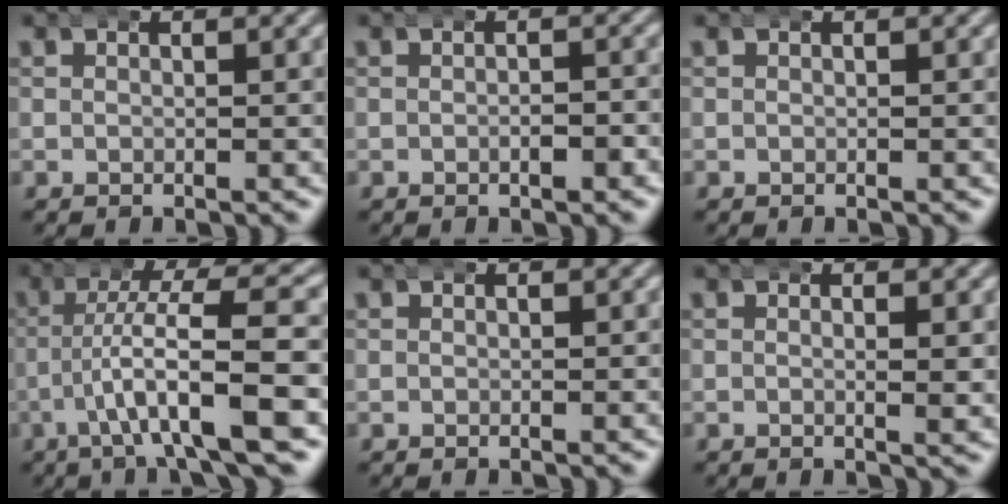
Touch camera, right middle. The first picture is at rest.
{"total": 1.2, "force": [-0.4, 0.7, 0.9], "torque": [-0.009, 0.003, -0.012]}
{"total": 0.0}
{"total": 7.4, "force": [-1.6, 1.3, 7.1], "torque": [-0.119, -0.001, -0.025]}
{"total": 0.0}
{"total": 1.5, "force": [0.2, 0.2, 1.5], "torque": [-0.023, 0.001, -0.001]}